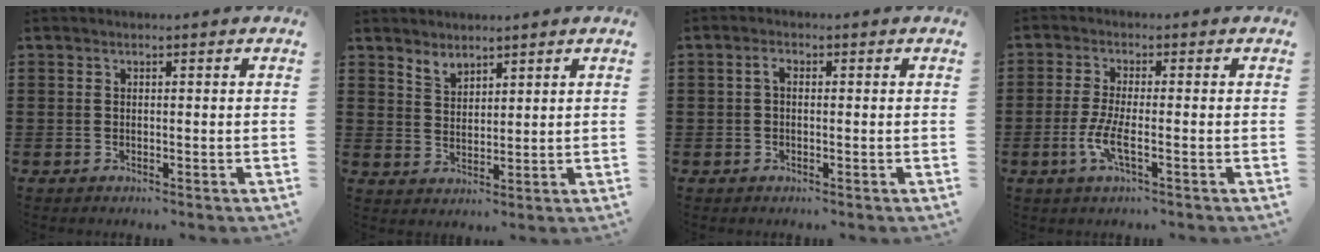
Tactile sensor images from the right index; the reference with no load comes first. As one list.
[{"total": 2.7, "force": [2.5, 1.0, 0.2], "torque": [-0.012, 0.000, 0.048]}, {"total": 1.5, "force": [-0.1, 0.8, 1.3], "torque": [-0.027, 0.003, -0.004]}, {"total": 4.6, "force": [-1.7, 0.6, 4.2], "torque": [-0.099, -0.014, -0.038]}]